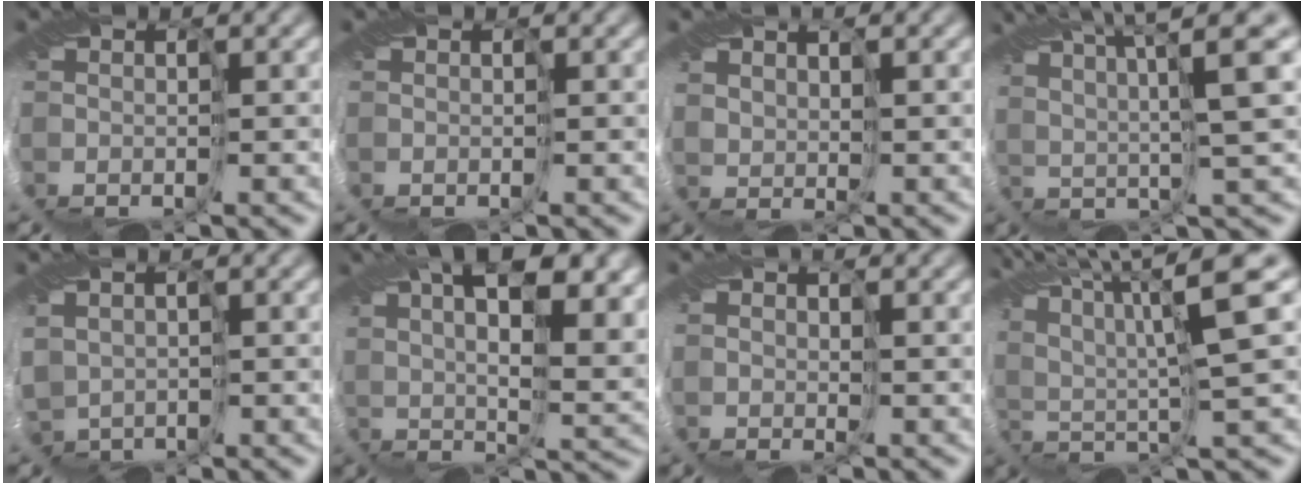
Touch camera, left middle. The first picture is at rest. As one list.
[{"total": 0.0}, {"total": 2.8, "force": [2.2, -0.7, -1.7], "torque": [0.013, 0.008, 0.046]}, {"total": 7.1, "force": [3.8, 0.2, 6.0], "torque": [-0.087, 0.031, 0.070]}, {"total": 2.1, "force": [0.8, 1.8, 0.8], "torque": [-0.031, 0.000, 0.016]}, {"total": 12.8, "force": [7.2, 4.6, 9.6], "torque": [-0.133, 0.028, 0.099]}, {"total": 2.2, "force": [1.5, -0.8, -1.5], "torque": [0.017, 0.005, 0.031]}, {"total": 8.4, "force": [4.9, 0.6, 6.8], "torque": [-0.127, 0.030, 0.087]}]